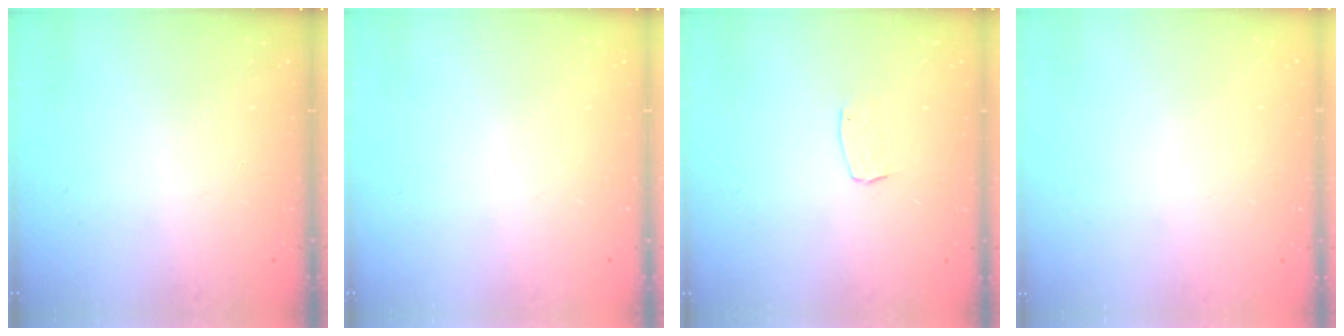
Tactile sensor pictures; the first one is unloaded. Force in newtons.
{"total": 0.0}
{"total": 4.0, "press": 3.9, "slide": 0.2}
{"total": 0.0}